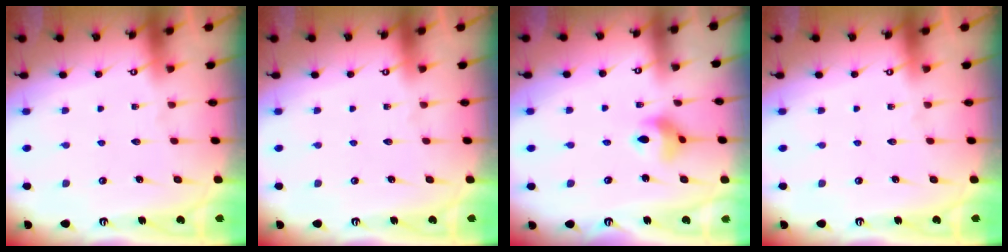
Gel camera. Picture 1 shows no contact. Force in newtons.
{"total": 0.0}
{"total": 6.5, "press": 6.5, "slide": 0.5}
{"total": 0.0}